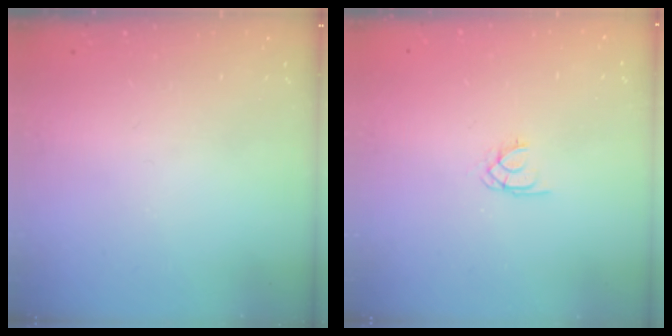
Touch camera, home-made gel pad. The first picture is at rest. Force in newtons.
{"total": 1.8, "press": 1.8, "slide": 0.3}